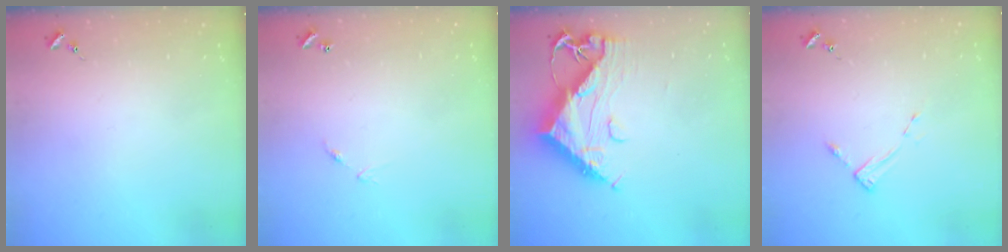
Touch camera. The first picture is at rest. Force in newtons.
{"total": 5.6, "press": 5.5, "slide": 0.6}
{"total": 13.6, "press": 13.6, "slide": 1.1}
{"total": 2.7, "press": 2.7, "slide": 0.4}